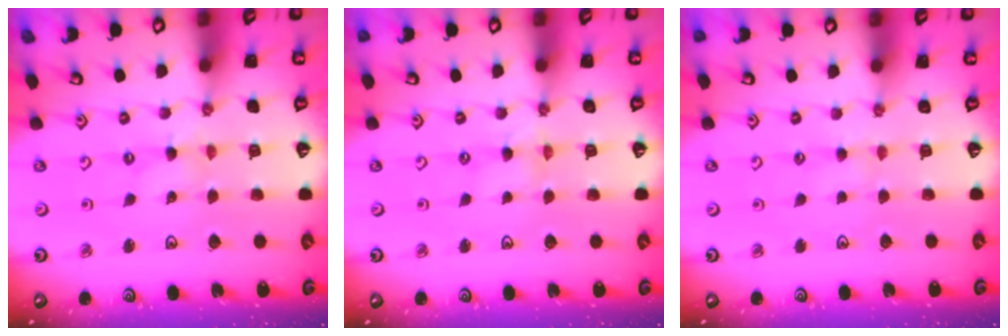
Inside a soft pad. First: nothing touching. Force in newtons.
{"total": 0.6, "press": 0.6, "slide": 0.1}
{"total": 1.3, "press": 1.2, "slide": 0.3}